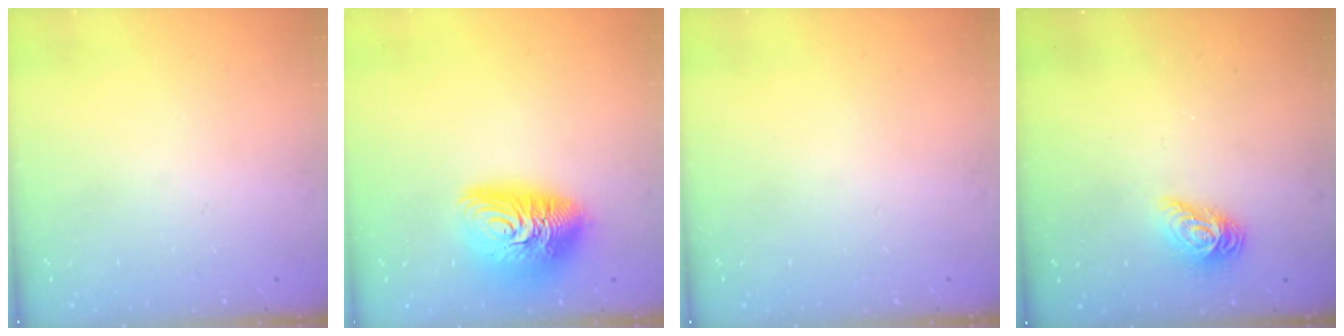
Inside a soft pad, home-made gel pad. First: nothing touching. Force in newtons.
{"total": 13.7, "press": 13.6, "slide": 1.1}
{"total": 0.0}
{"total": 8.4, "press": 8.3, "slide": 0.3}